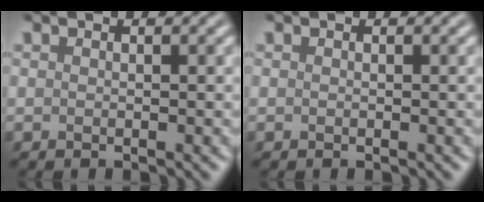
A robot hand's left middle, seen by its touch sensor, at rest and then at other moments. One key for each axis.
{"total": 0.0}